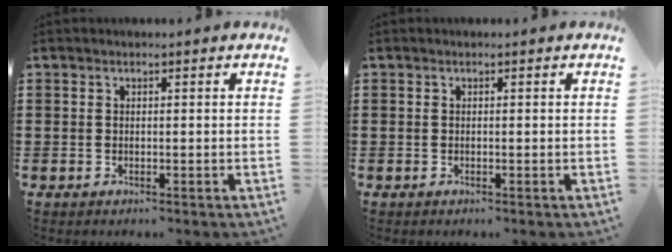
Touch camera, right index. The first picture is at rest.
{"total": 0.0}